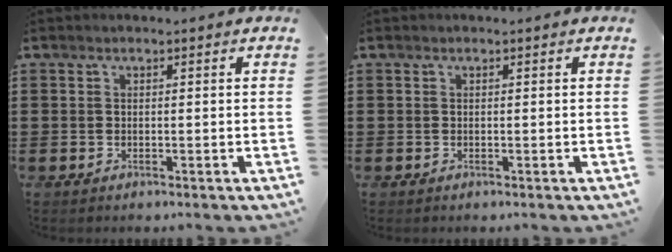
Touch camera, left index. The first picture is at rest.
{"total": 0.0}